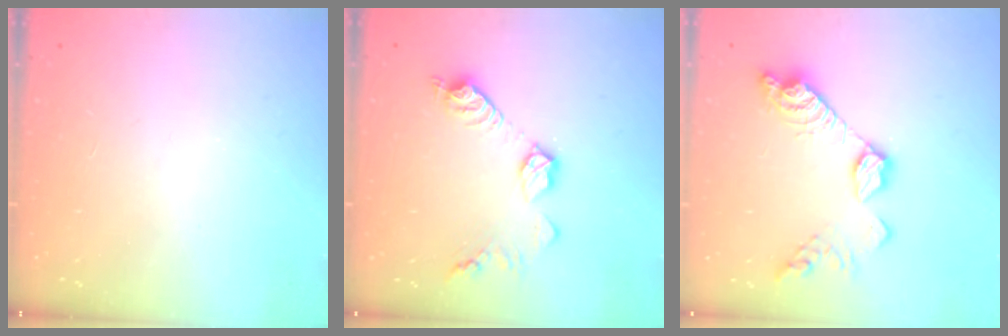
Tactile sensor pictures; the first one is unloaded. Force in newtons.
{"total": 11.1, "press": 11.1, "slide": 0.5}
{"total": 13.6, "press": 13.5, "slide": 0.5}